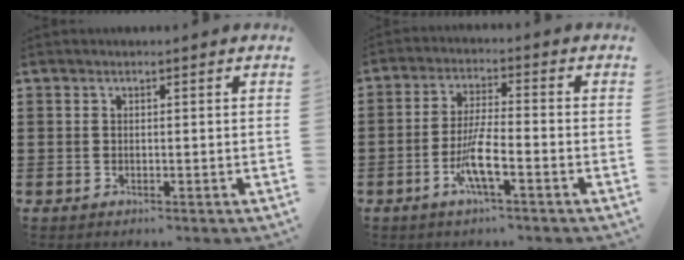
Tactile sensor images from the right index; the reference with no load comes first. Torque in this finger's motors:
{"motor_torque": [1.16, 0.98, 0.19, 0.11]}